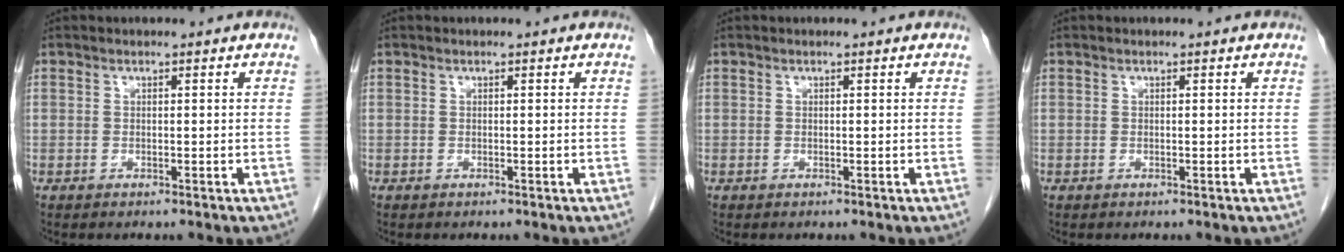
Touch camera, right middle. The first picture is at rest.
{"total": 0.0}
{"total": 0.0}
{"total": 0.0}